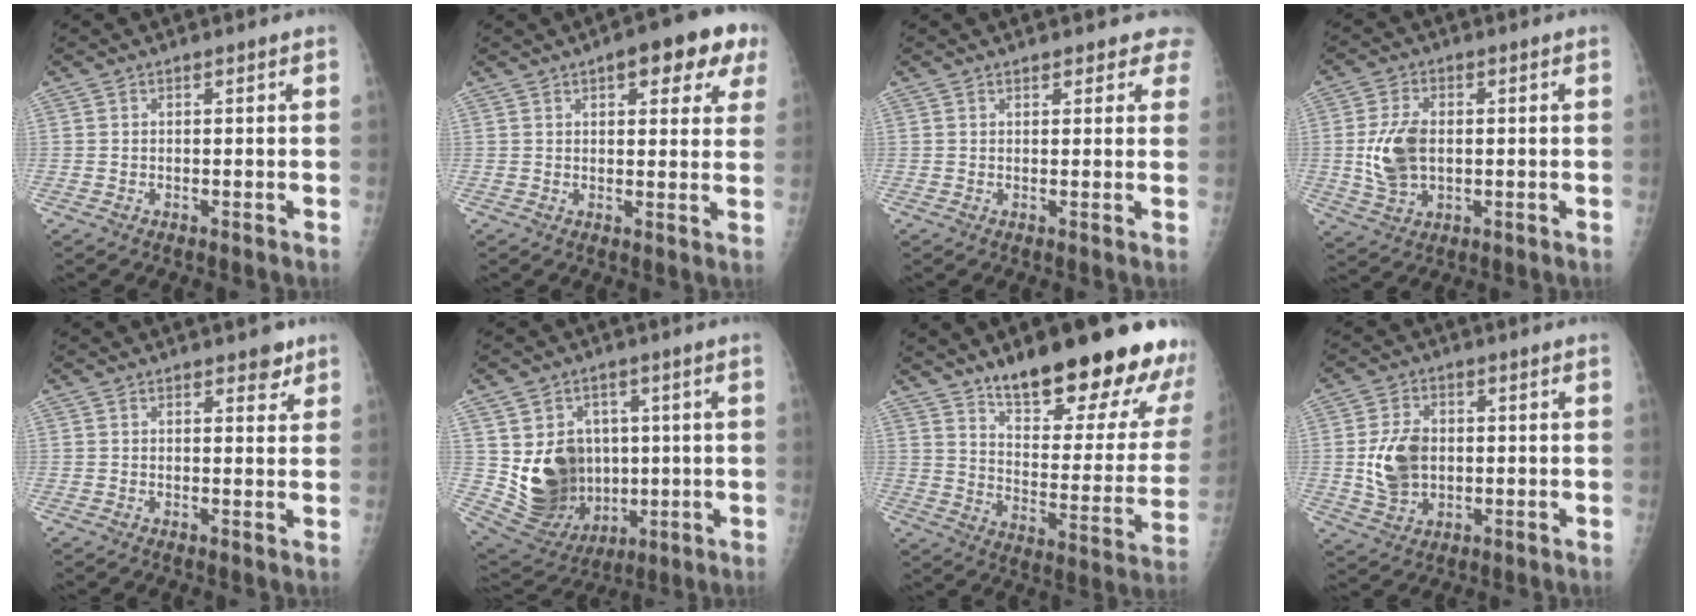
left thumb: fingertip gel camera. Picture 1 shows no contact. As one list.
[{"total": 10.7, "force": [5.4, 4.2, 8.2], "torque": [-0.062, -0.006, 0.059]}, {"total": 3.9, "force": [3.4, 1.8, 0.6], "torque": [0.034, -0.012, 0.021]}, {"total": 8.7, "force": [0.0, 5.6, 6.7], "torque": [-0.129, -0.001, 0.006]}, {"total": 2.7, "force": [1.9, 1.5, 1.3], "torque": [0.002, -0.009, 0.022]}, {"total": 16.2, "force": [0.8, 13.4, 9.1], "torque": [-0.117, -0.009, 0.048]}, {"total": 26.8, "force": [19.3, 7.8, 16.8], "torque": [-0.186, -0.107, 0.273]}, {"total": 9.1, "force": [0.1, 6.6, 6.2], "torque": [-0.100, 0.000, 0.008]}]